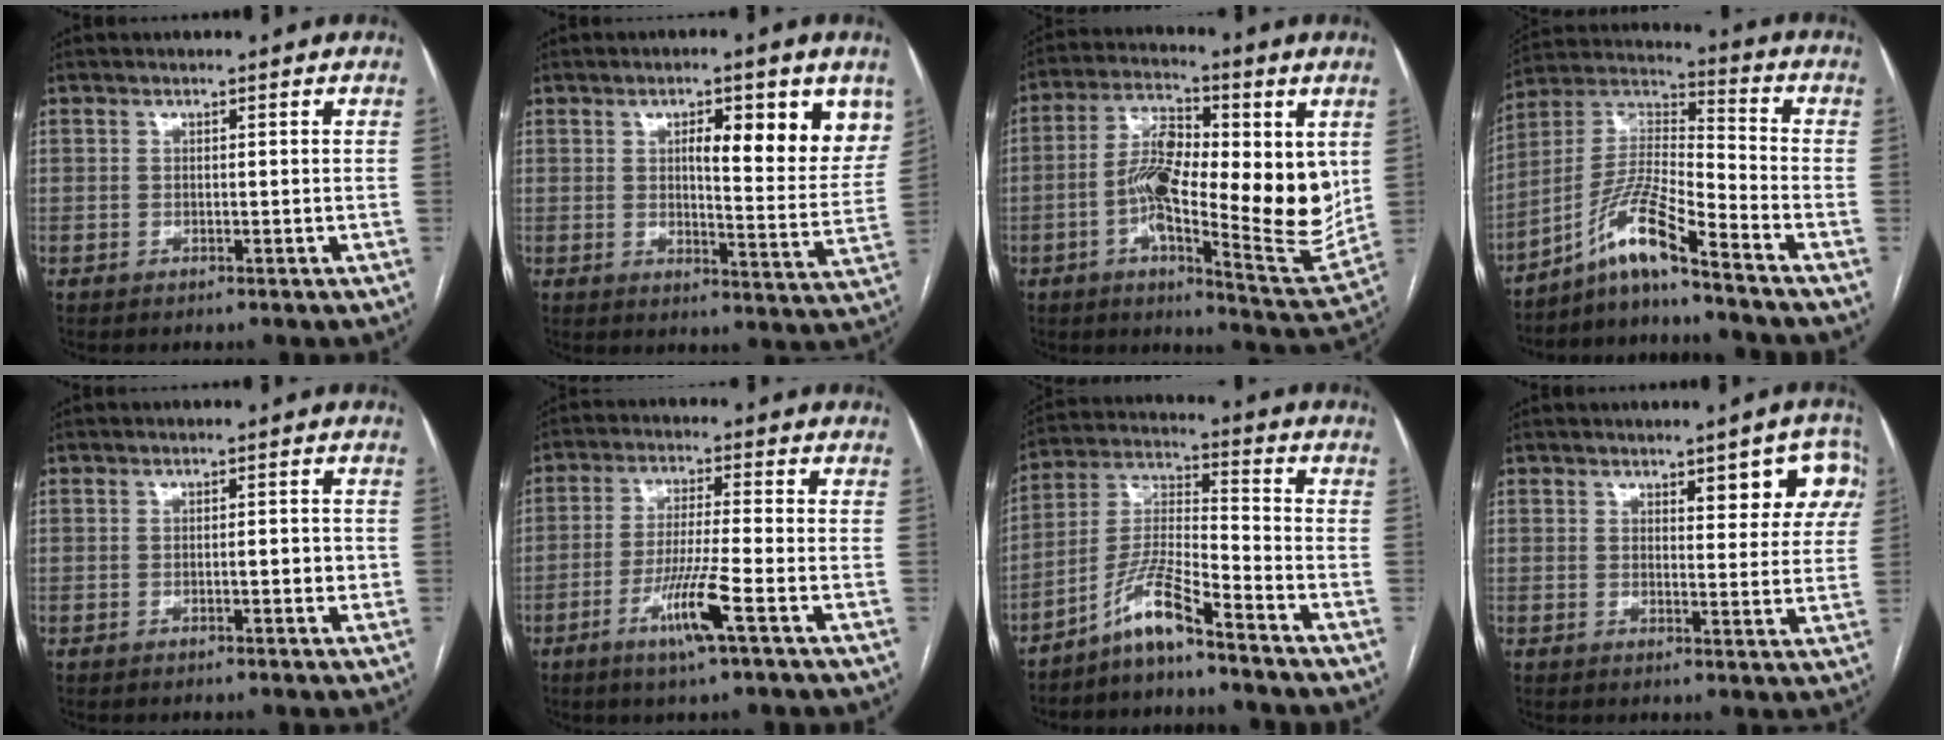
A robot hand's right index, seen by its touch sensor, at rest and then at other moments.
{"total": 12.4, "force": [5.3, 2.8, 10.8], "torque": [-0.131, -0.007, 0.070]}
{"total": 19.4, "force": [0.7, 5.7, 18.6], "torque": [-0.290, 0.002, 0.008]}
{"total": 10.6, "force": [-7.9, -0.2, 7.0], "torque": [-0.149, 0.008, -0.150]}
{"total": 2.4, "force": [-0.5, 0.7, 2.2], "torque": [-0.031, 0.003, -0.008]}
{"total": 8.2, "force": [-3.8, -0.5, 7.3], "torque": [-0.139, -0.013, -0.073]}
{"total": 8.6, "force": [-6.6, 0.2, 5.4], "torque": [-0.119, -0.003, -0.131]}
{"total": 7.8, "force": [3.7, 2.6, 6.4], "torque": [-0.061, 0.010, 0.043]}